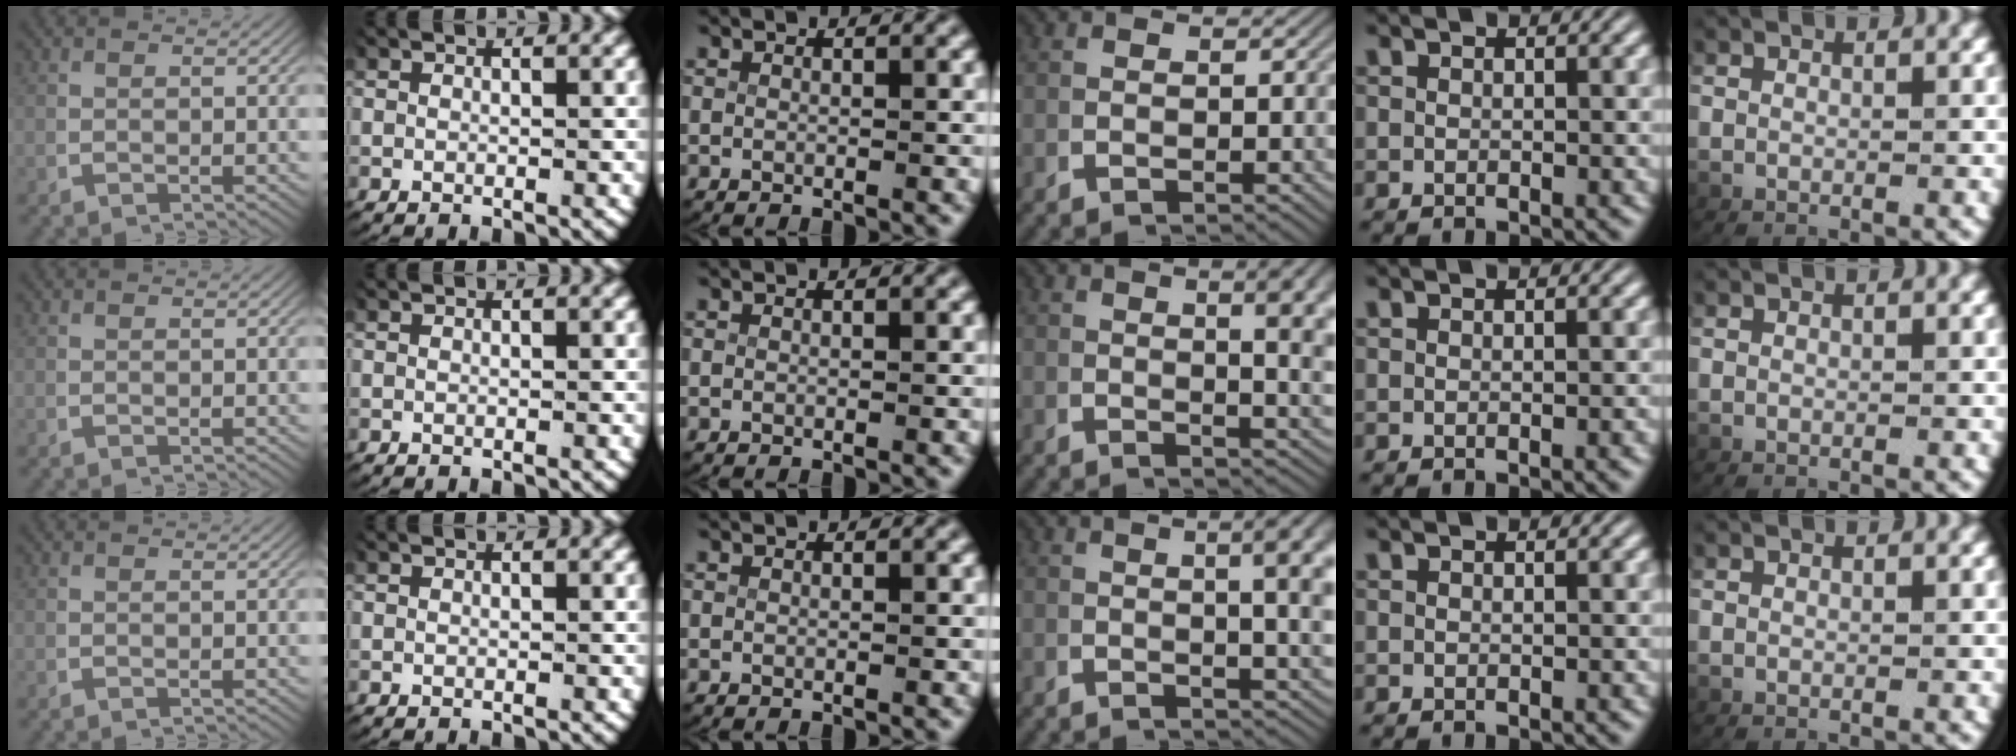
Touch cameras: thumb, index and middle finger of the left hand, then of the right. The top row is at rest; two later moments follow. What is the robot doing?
{"motion": "lift_and_place", "object": "plastic wrap"}